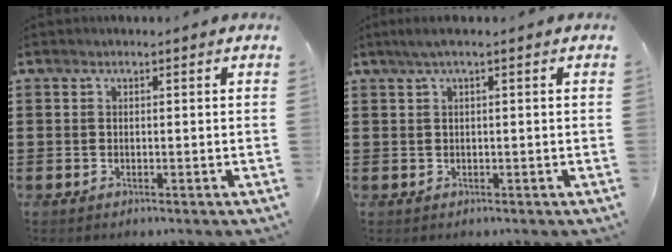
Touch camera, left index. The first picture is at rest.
{"total": 1.5, "force": [0.1, -0.1, 1.5], "torque": [-0.024, -0.003, 0.002]}